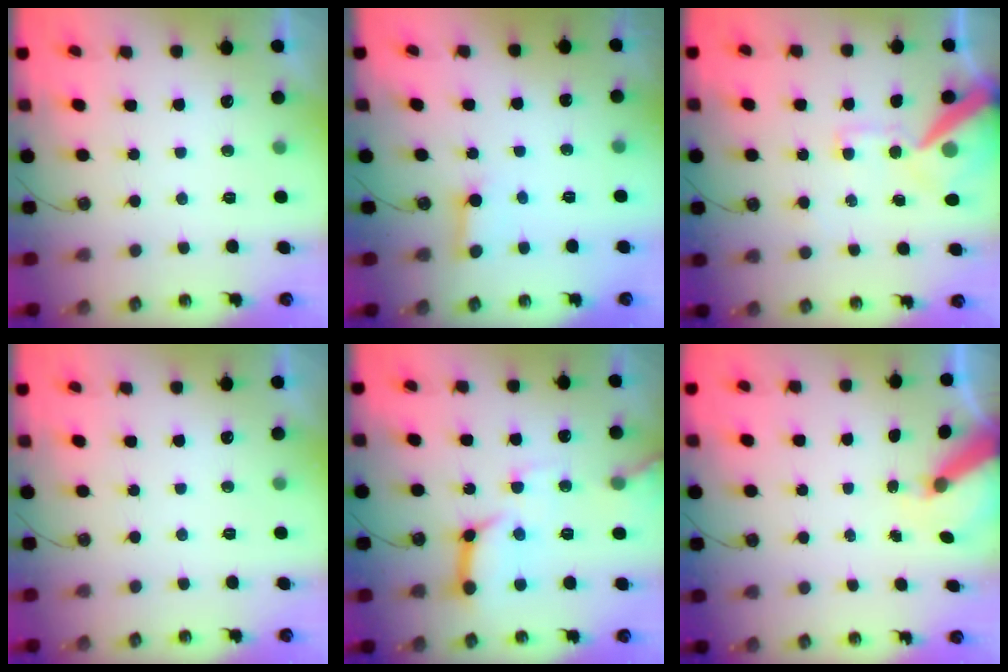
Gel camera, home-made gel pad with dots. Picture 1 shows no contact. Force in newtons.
{"total": 2.9, "press": 2.9, "slide": 0.4}
{"total": 16.6, "press": 16.4, "slide": 2.5}
{"total": 0.0}
{"total": 14.2, "press": 14.1, "slide": 1.7}
{"total": 6.1, "press": 6.1, "slide": 0.4}